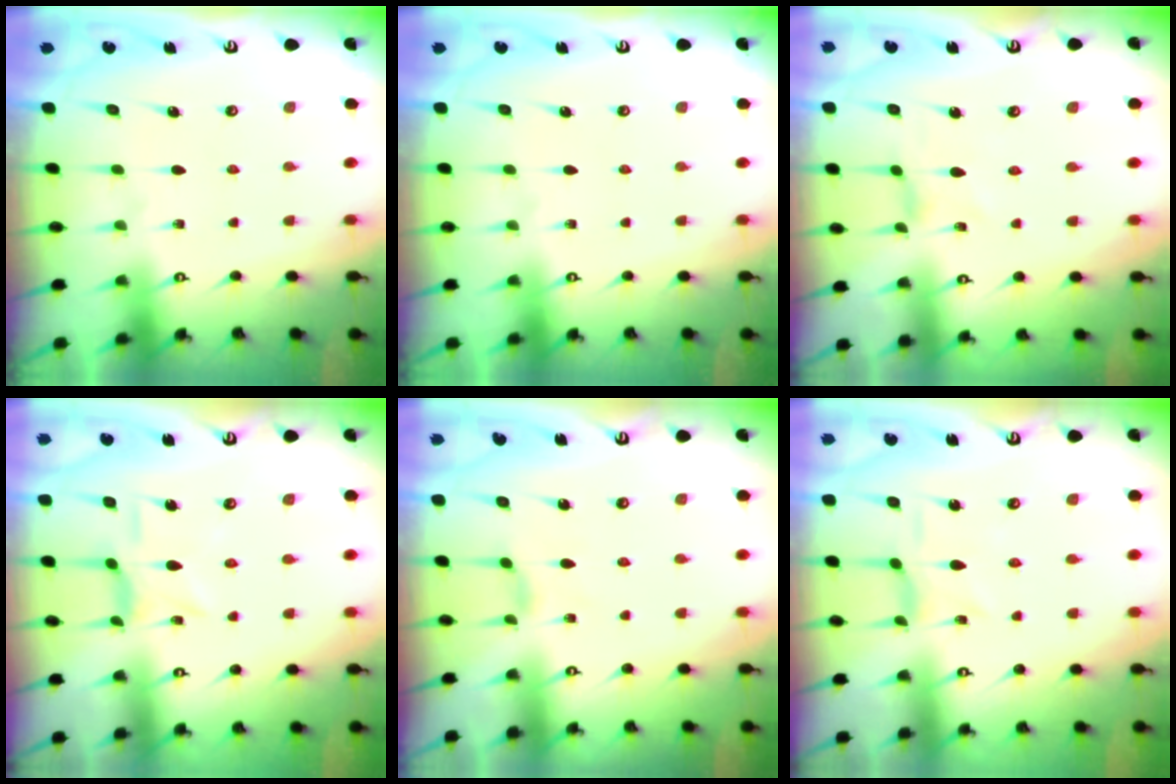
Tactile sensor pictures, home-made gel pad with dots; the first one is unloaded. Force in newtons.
{"total": 0.0}
{"total": 0.0}
{"total": 4.0, "press": 3.9, "slide": 0.5}
{"total": 1.8, "press": 1.8, "slide": 0.4}
{"total": 1.9, "press": 1.8, "slide": 0.5}